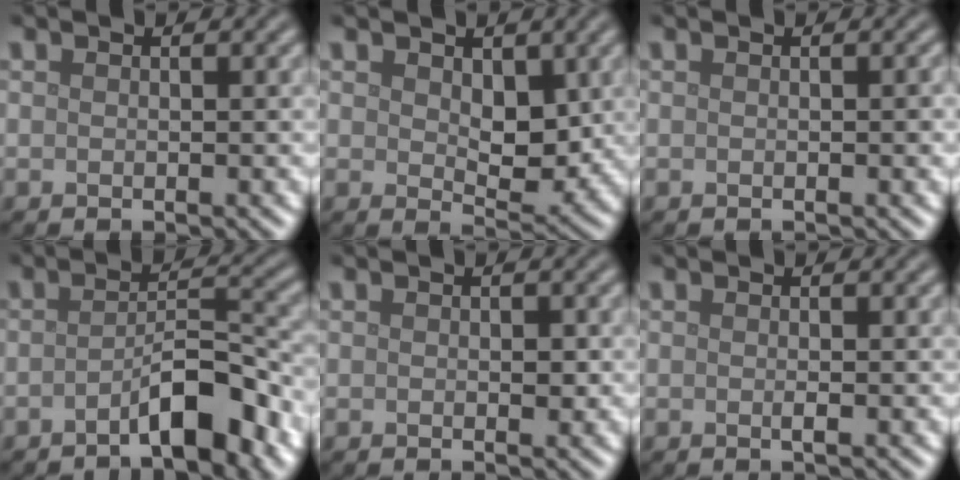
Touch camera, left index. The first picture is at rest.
{"total": 3.8, "force": [0.9, 2.4, 2.8], "torque": [-0.044, -0.011, 0.018]}
{"total": 0.5, "force": [-0.1, 0.1, 0.5], "torque": [-0.007, 0.001, 0.000]}
{"total": 4.7, "force": [-2.7, 1.0, 3.8], "torque": [-0.056, 0.015, -0.049]}
{"total": 0.8, "force": [0.0, 0.4, 0.7], "torque": [-0.008, -0.003, 0.000]}
{"total": 0.6, "force": [-0.1, 0.0, 0.5], "torque": [-0.013, -0.002, -0.001]}